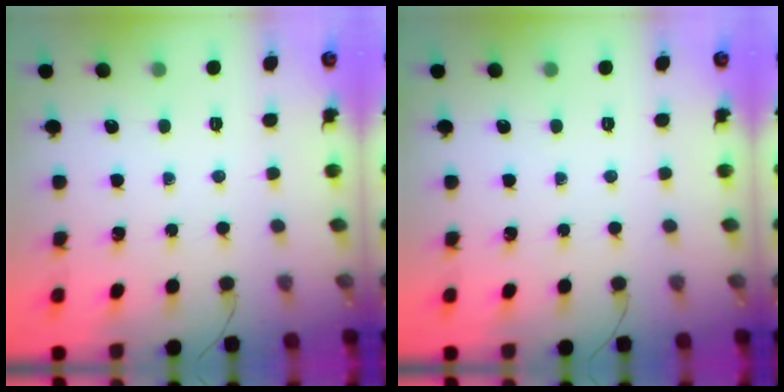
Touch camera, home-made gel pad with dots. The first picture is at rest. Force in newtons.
{"total": 0.0}